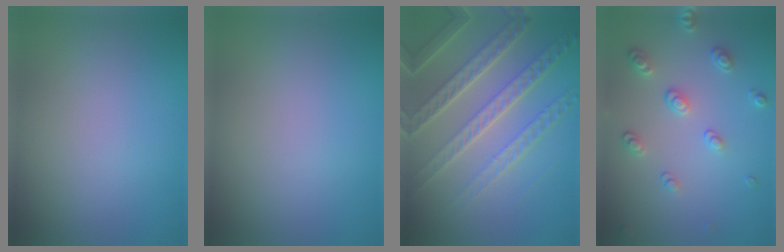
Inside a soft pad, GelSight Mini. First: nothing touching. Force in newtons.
{"total": 0.0}
{"total": 7.8, "press": 5.4, "slide": 5.6}
{"total": 2.6, "press": 2.5, "slide": 0.7}